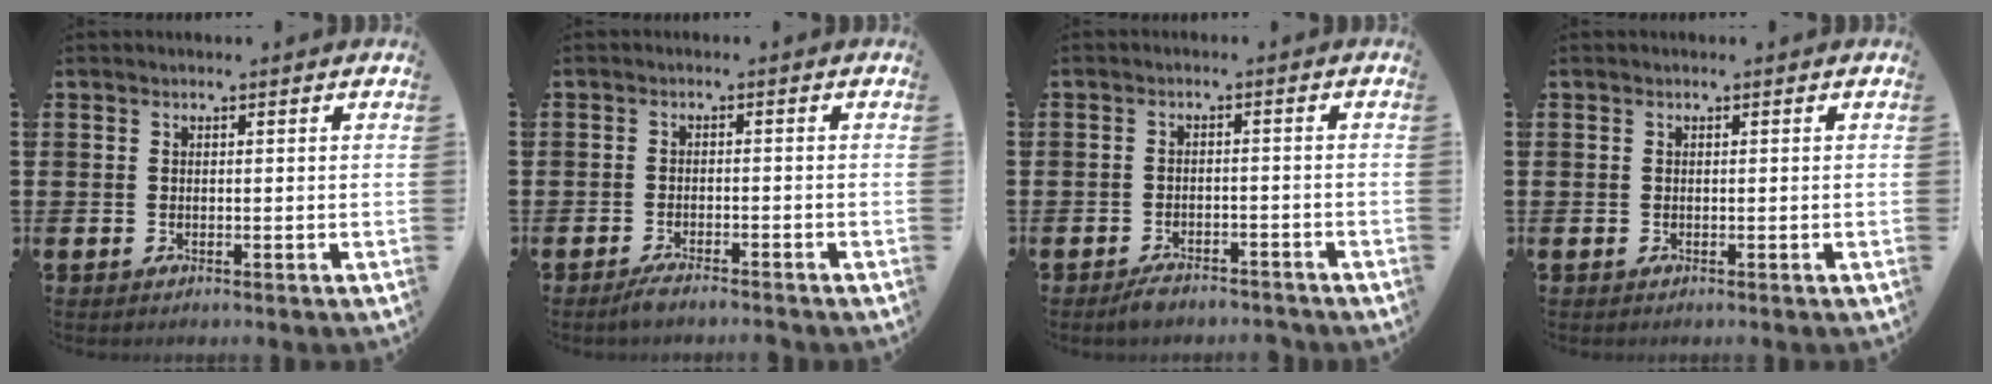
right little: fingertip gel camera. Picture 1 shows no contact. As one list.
[{"total": 1.9, "force": [-1.7, 0.0, 0.8], "torque": [-0.014, 0.004, -0.033]}, {"total": 2.2, "force": [-2.1, 0.5, 0.5], "torque": [-0.012, 0.007, -0.043]}, {"total": 0.0}]